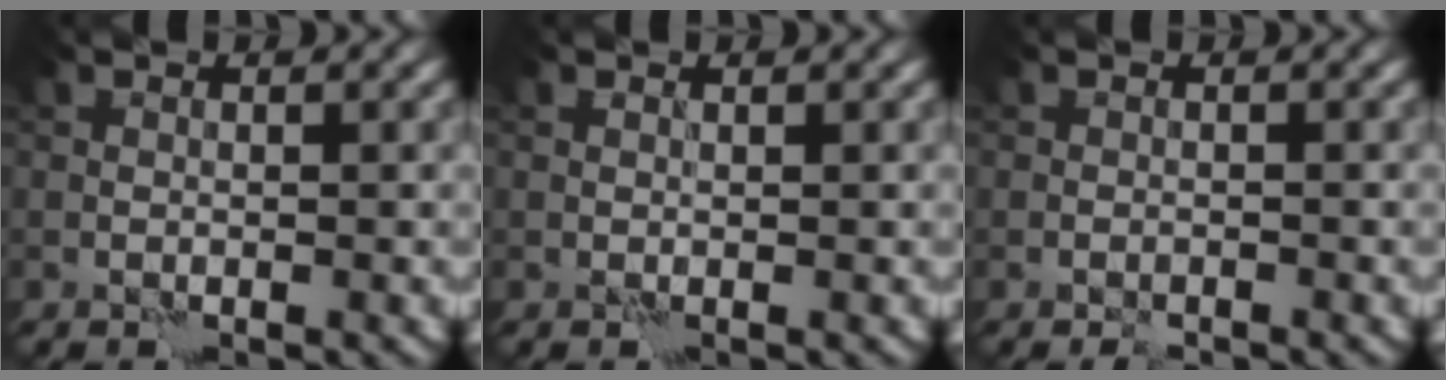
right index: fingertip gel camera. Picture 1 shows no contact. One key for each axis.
{"total": 0.0}
{"total": 0.8, "fx": -0.7, "fy": 0.2, "fz": 0.4, "tx": -0.006, "ty": 0.003, "tz": -0.014}